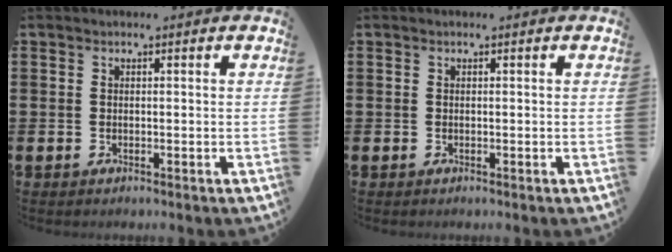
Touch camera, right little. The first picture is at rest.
{"total": 0.0}